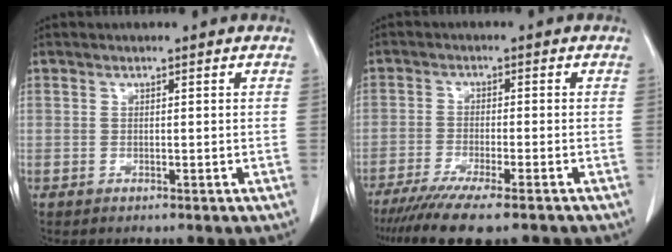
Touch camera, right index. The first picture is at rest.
{"total": 12.0, "force": [-9.7, 0.9, 7.0], "torque": [-0.101, -0.028, -0.150]}